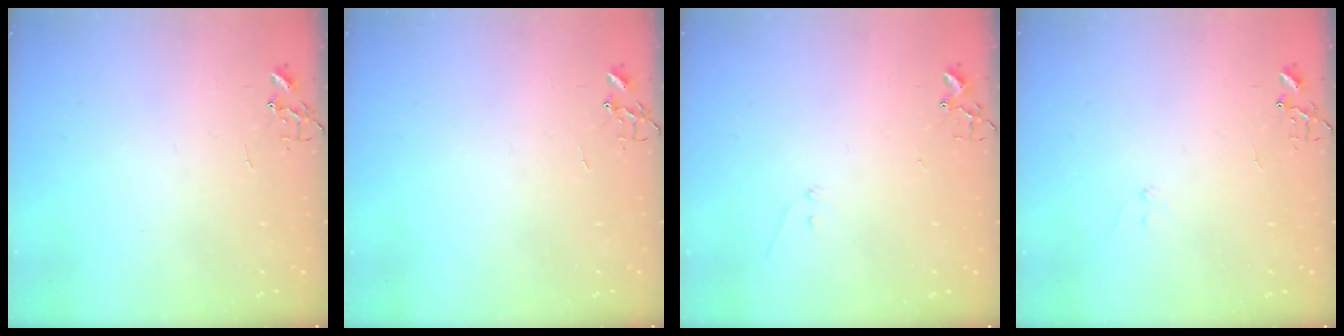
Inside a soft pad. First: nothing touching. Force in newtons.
{"total": 0.0}
{"total": 6.1, "press": 6.1, "slide": 0.5}
{"total": 7.0, "press": 7.0, "slide": 0.7}